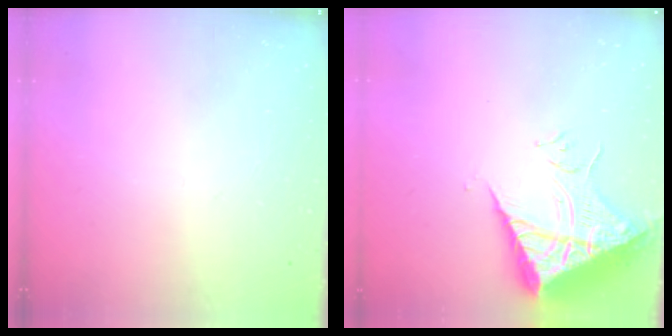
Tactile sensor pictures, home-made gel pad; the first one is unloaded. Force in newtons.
{"total": 10.3, "press": 10.2, "slide": 1.1}